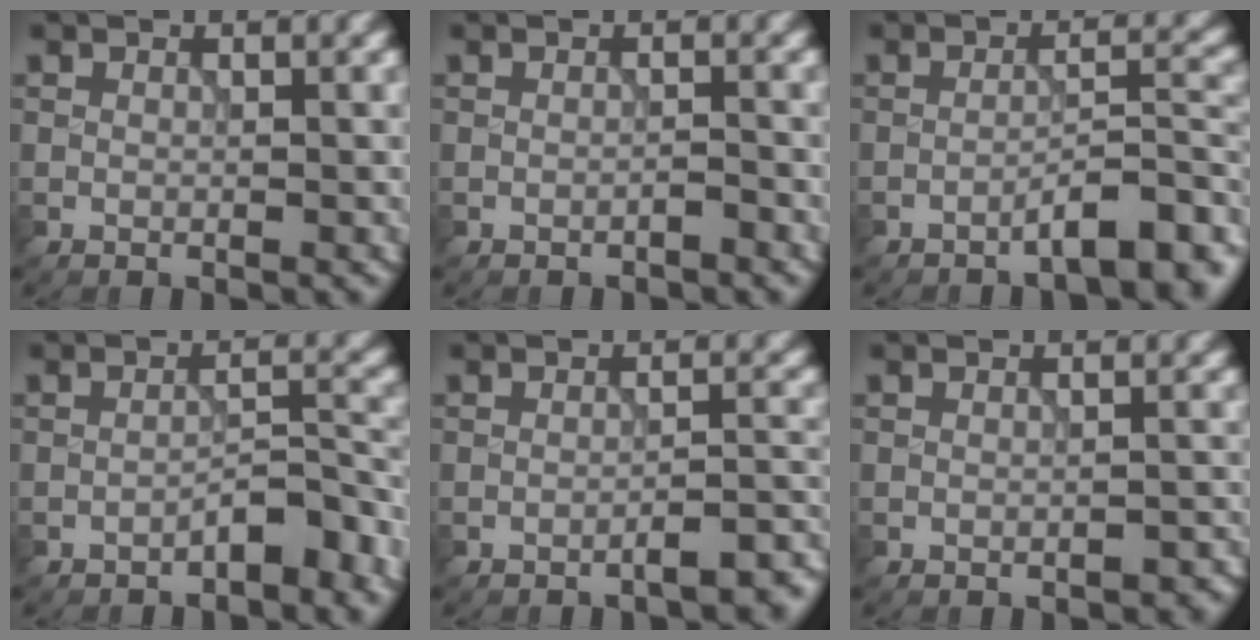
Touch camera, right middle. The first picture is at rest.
{"total": 0.5, "force": [-0.5, 0.1, 0.3], "torque": [-0.003, 0.003, -0.010]}
{"total": 5.2, "force": [-3.2, 1.2, 4.0], "torque": [-0.052, 0.012, -0.048]}
{"total": 2.9, "force": [-2.0, 0.8, 2.0], "torque": [-0.029, 0.015, -0.036]}
{"total": 3.3, "force": [-2.3, 0.9, 2.2], "torque": [-0.024, 0.006, -0.035]}
{"total": 1.3, "force": [-0.9, 0.5, 0.6], "torque": [-0.008, 0.002, -0.010]}